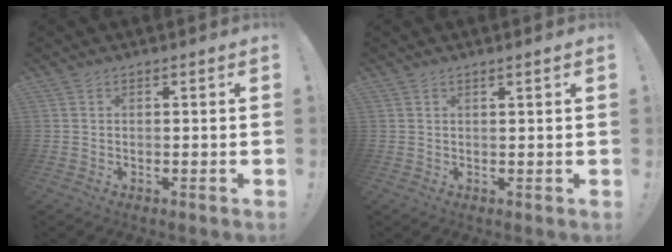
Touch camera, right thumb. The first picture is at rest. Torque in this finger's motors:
{"motor_torque": [0.01, 0.01, -0.01, -0.01, 0.04]}